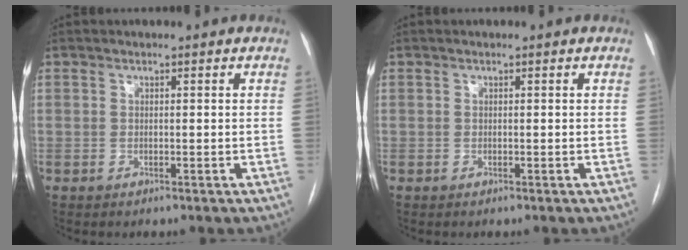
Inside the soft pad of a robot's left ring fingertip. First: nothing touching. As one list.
[{"total": 0.0}]